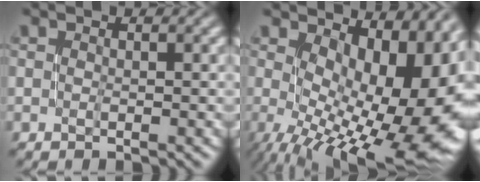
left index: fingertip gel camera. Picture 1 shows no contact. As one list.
[{"total": 16.8, "force": [-0.6, 8.8, 14.4], "torque": [-0.157, -0.021, 0.016]}]